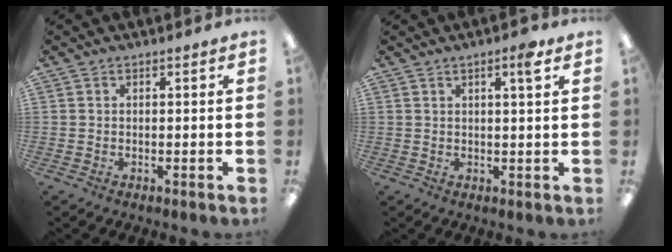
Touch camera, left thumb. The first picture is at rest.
{"total": 3.7, "force": [2.2, 0.4, 2.9], "torque": [-0.048, -0.005, 0.032]}